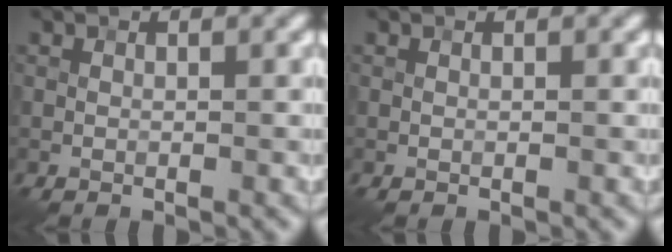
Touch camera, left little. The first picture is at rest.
{"total": 0.0}